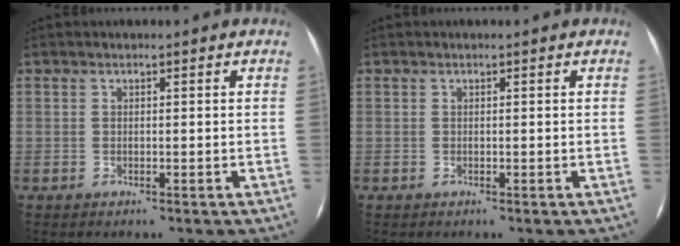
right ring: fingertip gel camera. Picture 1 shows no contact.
{"total": 0.0}